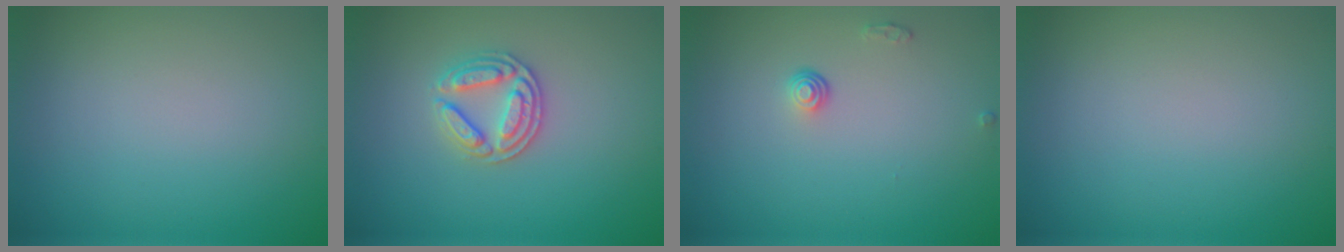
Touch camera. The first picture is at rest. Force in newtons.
{"total": 2.9, "press": 2.7, "slide": 0.9}
{"total": 1.0, "press": 0.7, "slide": 0.8}
{"total": 0.0}